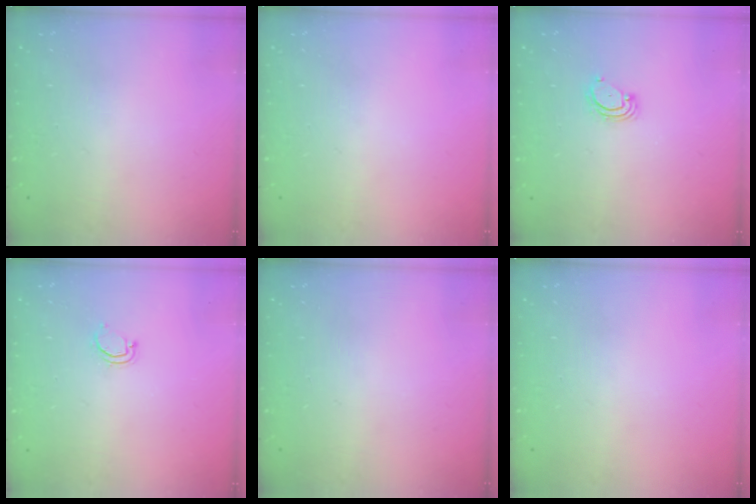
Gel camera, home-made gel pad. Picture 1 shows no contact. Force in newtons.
{"total": 0.0}
{"total": 3.2, "press": 3.2, "slide": 0.3}
{"total": 3.1, "press": 3.1, "slide": 0.2}
{"total": 0.0}
{"total": 0.0}